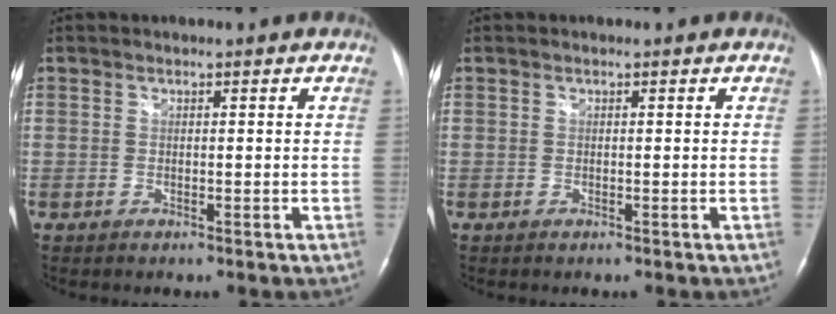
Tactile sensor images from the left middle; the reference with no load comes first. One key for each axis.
{"total": 0.0}